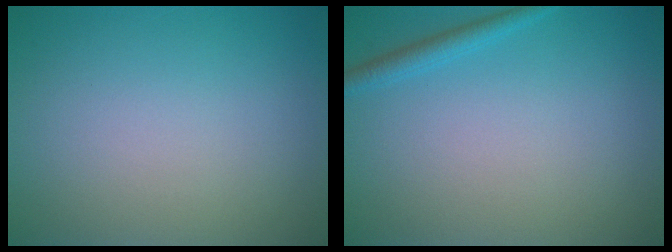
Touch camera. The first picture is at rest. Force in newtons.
{"total": 1.5, "press": 1.5, "slide": 0.1}